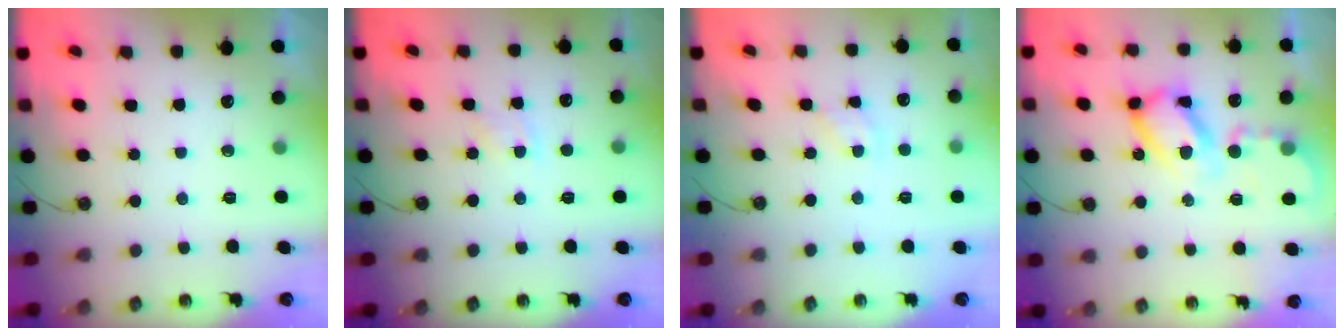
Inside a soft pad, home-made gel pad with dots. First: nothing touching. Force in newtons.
{"total": 4.9, "press": 4.9, "slide": 0.6}
{"total": 3.3, "press": 3.3, "slide": 0.1}
{"total": 13.9, "press": 13.8, "slide": 1.3}